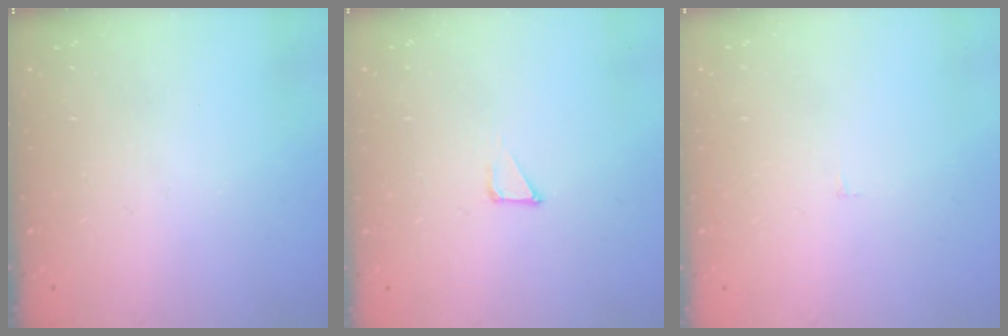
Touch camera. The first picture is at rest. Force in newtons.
{"total": 1.3, "press": 1.3, "slide": 0.0}
{"total": 1.6, "press": 1.6, "slide": 0.1}